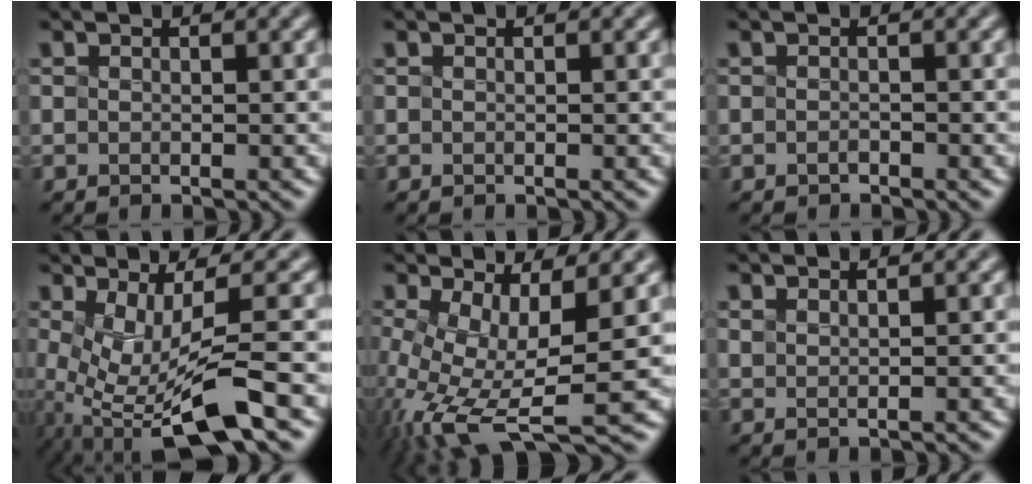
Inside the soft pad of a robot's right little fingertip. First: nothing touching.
{"total": 0.0}
{"total": 1.3, "force": [-0.9, -0.6, -0.8], "torque": [-0.002, -0.001, 0.004]}
{"total": 8.0, "force": [-2.4, 1.6, 7.5], "torque": [-0.138, 0.005, -0.020]}
{"total": 9.1, "force": [-3.2, 2.3, 8.2], "torque": [-0.175, -0.006, -0.034]}
{"total": 2.3, "force": [1.7, 1.1, 1.2], "torque": [-0.015, 0.023, 0.022]}